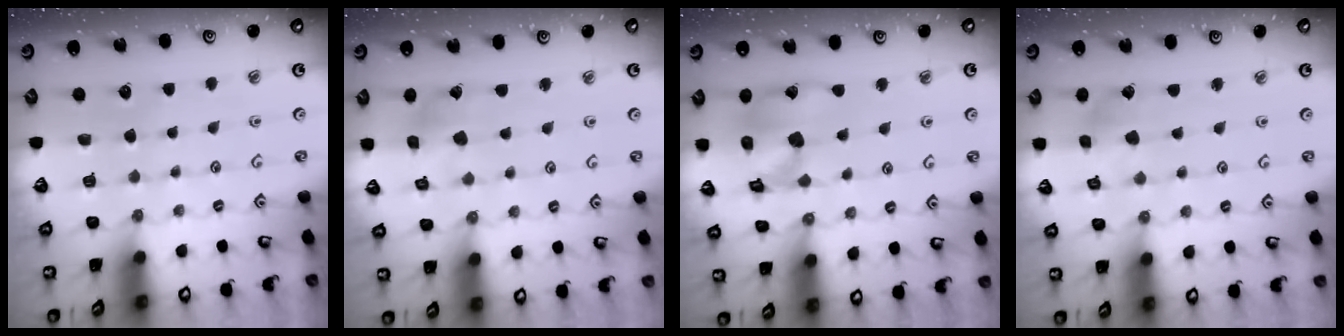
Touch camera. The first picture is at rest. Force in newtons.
{"total": 2.8, "press": 2.8, "slide": 0.5}
{"total": 14.2, "press": 14.0, "slide": 2.1}
{"total": 1.7, "press": 1.7, "slide": 0.2}